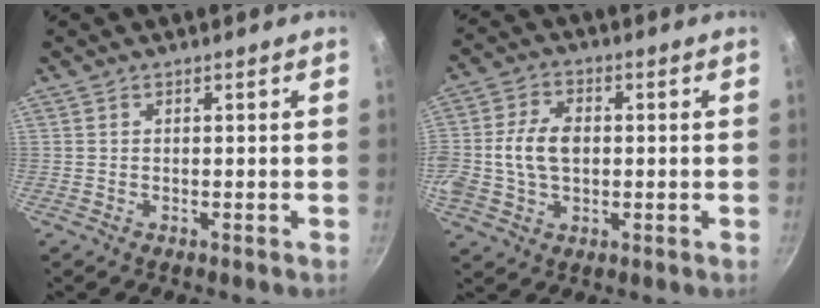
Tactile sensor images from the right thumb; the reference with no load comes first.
{"total": 10.1, "force": [-0.1, 7.0, 7.3], "torque": [-0.137, 0.021, -0.009]}